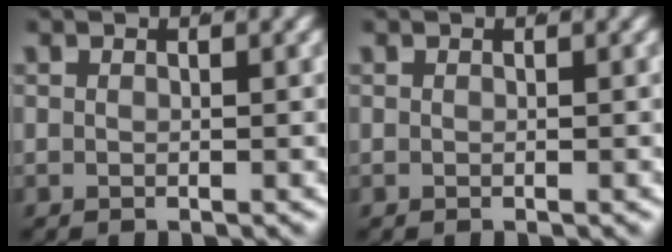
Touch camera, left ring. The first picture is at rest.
{"total": 0.0}